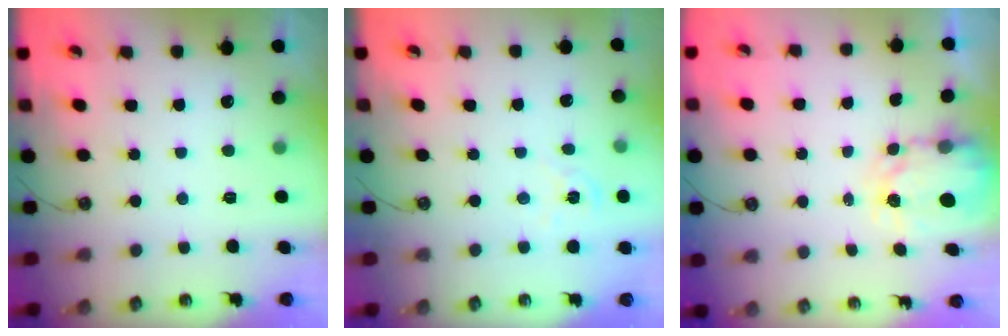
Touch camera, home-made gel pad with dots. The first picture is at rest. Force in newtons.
{"total": 1.9, "press": 1.8, "slide": 0.3}
{"total": 4.1, "press": 4.1, "slide": 0.3}